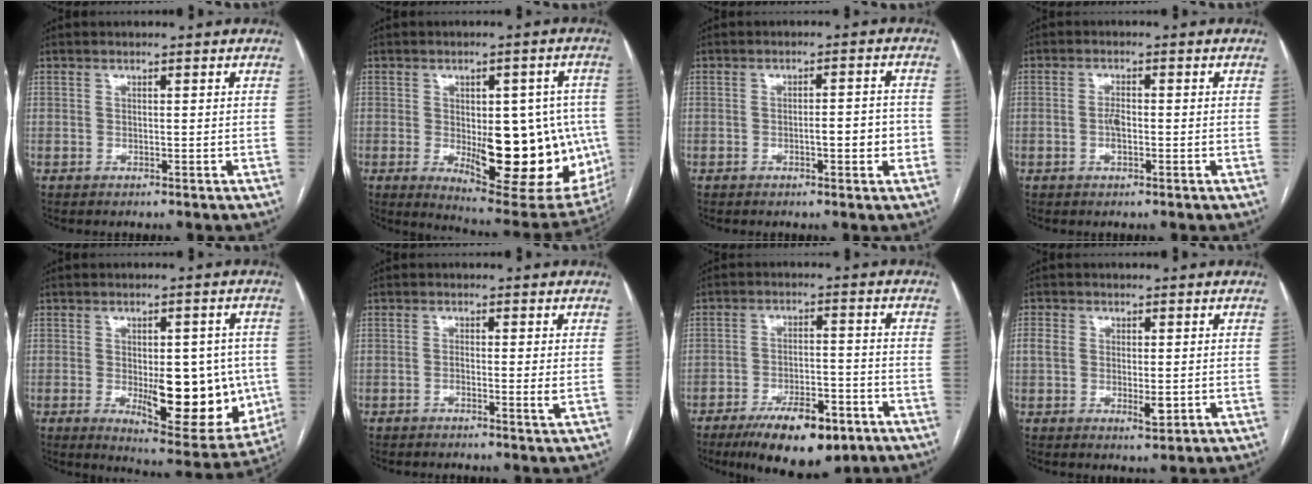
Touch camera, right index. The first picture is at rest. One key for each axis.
{"total": 20.2, "fx": -2.6, "fy": 7.6, "fz": 18.5, "tx": -0.199, "ty": 0.004, "tz": -0.007}
{"total": 4.4, "fx": -1.2, "fy": 1.2, "fz": 4.1, "tx": -0.059, "ty": 0.010, "tz": -0.012}
{"total": 2.3, "fx": -0.5, "fy": 0.9, "fz": 2.0, "tx": -0.043, "ty": 0.002, "tz": -0.007}
{"total": 15.8, "fx": -2.4, "fy": 6.3, "fz": 14.4, "tx": -0.181, "ty": -0.006, "tz": -0.014}
{"total": 2.1, "fx": -0.4, "fy": 0.2, "fz": 2.0, "tx": -0.033, "ty": -0.002, "tz": -0.008}
{"total": 12.4, "fx": -7.9, "fy": 4.2, "fz": 8.6, "tx": -0.136, "ty": -0.004, "tz": -0.122}
{"total": 5.1, "fx": -0.3, "fy": 2.7, "fz": 4.3, "tx": -0.074, "ty": -0.003, "tz": -0.001}